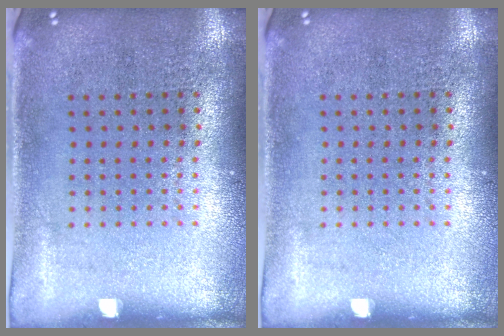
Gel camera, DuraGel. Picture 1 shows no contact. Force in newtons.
{"total": 0.0}